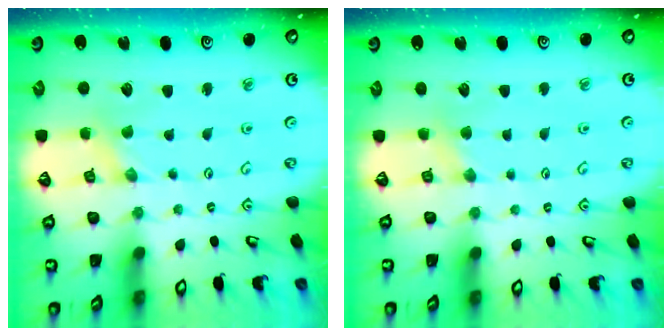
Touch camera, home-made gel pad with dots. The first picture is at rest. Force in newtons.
{"total": 2.7, "press": 2.6, "slide": 0.4}